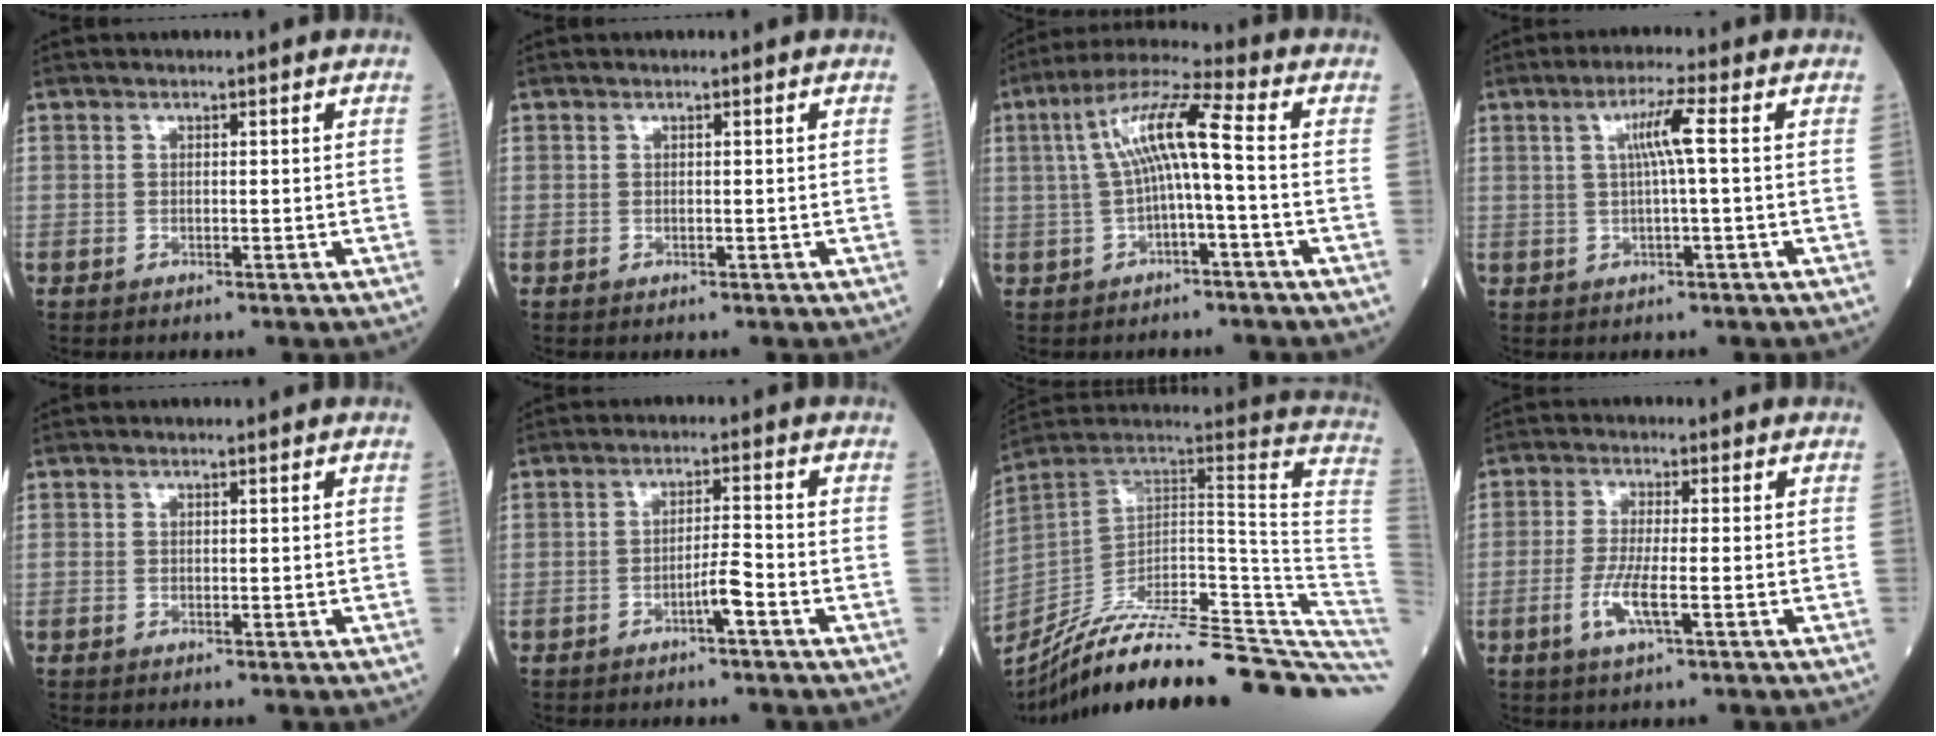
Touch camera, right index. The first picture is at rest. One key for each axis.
{"total": 0.0}
{"total": 9.0, "fx": 0.1, "fy": 0.5, "fz": 9.0, "tx": -0.168, "ty": 0.035, "tz": 0.001}
{"total": 4.7, "fx": 0.8, "fy": -0.6, "fz": 4.6, "tx": -0.086, "ty": 0.007, "tz": 0.016}
{"total": 0.0}
{"total": 3.1, "fx": -1.8, "fy": -0.2, "fz": 2.6, "tx": -0.040, "ty": 0.000, "tz": -0.032}
{"total": 35.4, "fx": -30.0, "fy": 3.2, "fz": 18.5, "tx": -0.149, "ty": -0.021, "tz": -0.417}
{"total": 5.0, "fx": -1.8, "fy": 0.3, "fz": 4.7, "tx": -0.098, "ty": -0.009, "tz": -0.035}